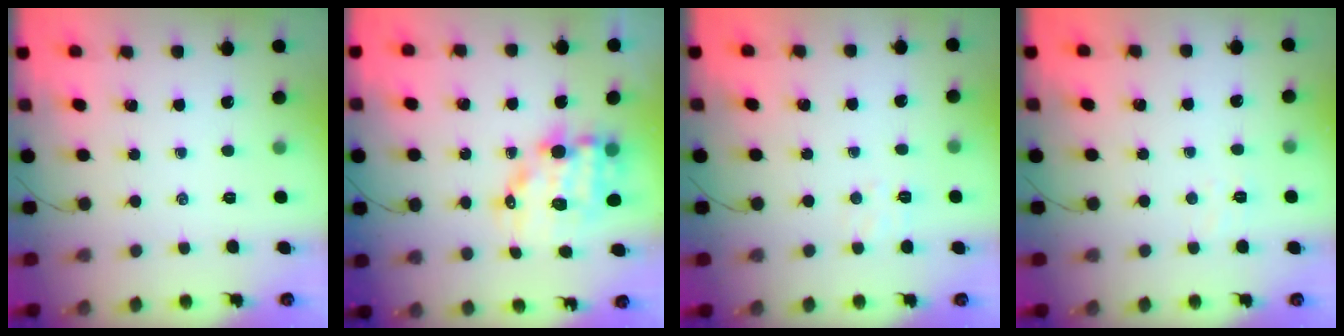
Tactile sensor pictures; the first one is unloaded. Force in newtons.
{"total": 12.1, "press": 11.6, "slide": 3.3}
{"total": 4.7, "press": 4.5, "slide": 1.1}
{"total": 2.5, "press": 2.4, "slide": 0.8}